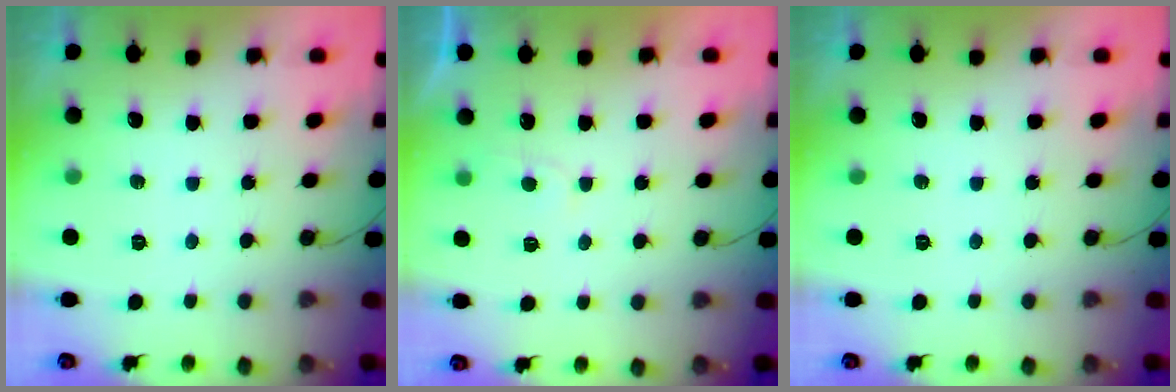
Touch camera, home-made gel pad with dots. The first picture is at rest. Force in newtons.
{"total": 2.5, "press": 2.5, "slide": 0.3}
{"total": 0.0}